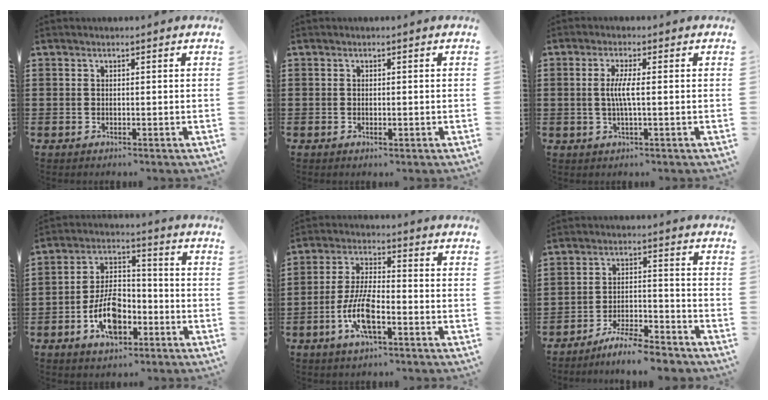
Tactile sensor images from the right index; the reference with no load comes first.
{"total": 0.6, "force": [-0.2, 0.1, 0.5], "torque": [-0.011, -0.005, -0.002]}
{"total": 3.7, "force": [-0.2, 0.3, 3.7], "torque": [-0.076, -0.007, -0.008]}
{"total": 9.2, "force": [-3.7, 4.9, 6.7], "torque": [-0.135, 0.004, -0.072]}
{"total": 8.5, "force": [-3.3, 2.7, 7.4], "torque": [-0.167, -0.009, -0.066]}
{"total": 6.3, "force": [-5.9, 0.1, 2.2], "torque": [-0.049, -0.003, -0.114]}